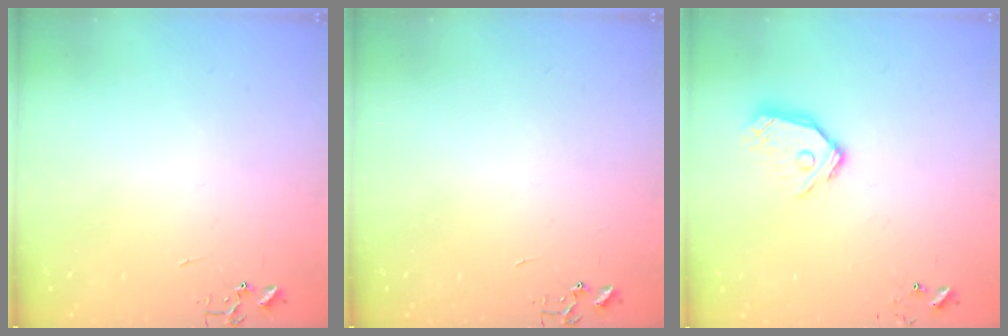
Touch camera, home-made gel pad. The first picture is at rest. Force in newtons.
{"total": 0.0}
{"total": 11.6, "press": 11.6, "slide": 1.4}